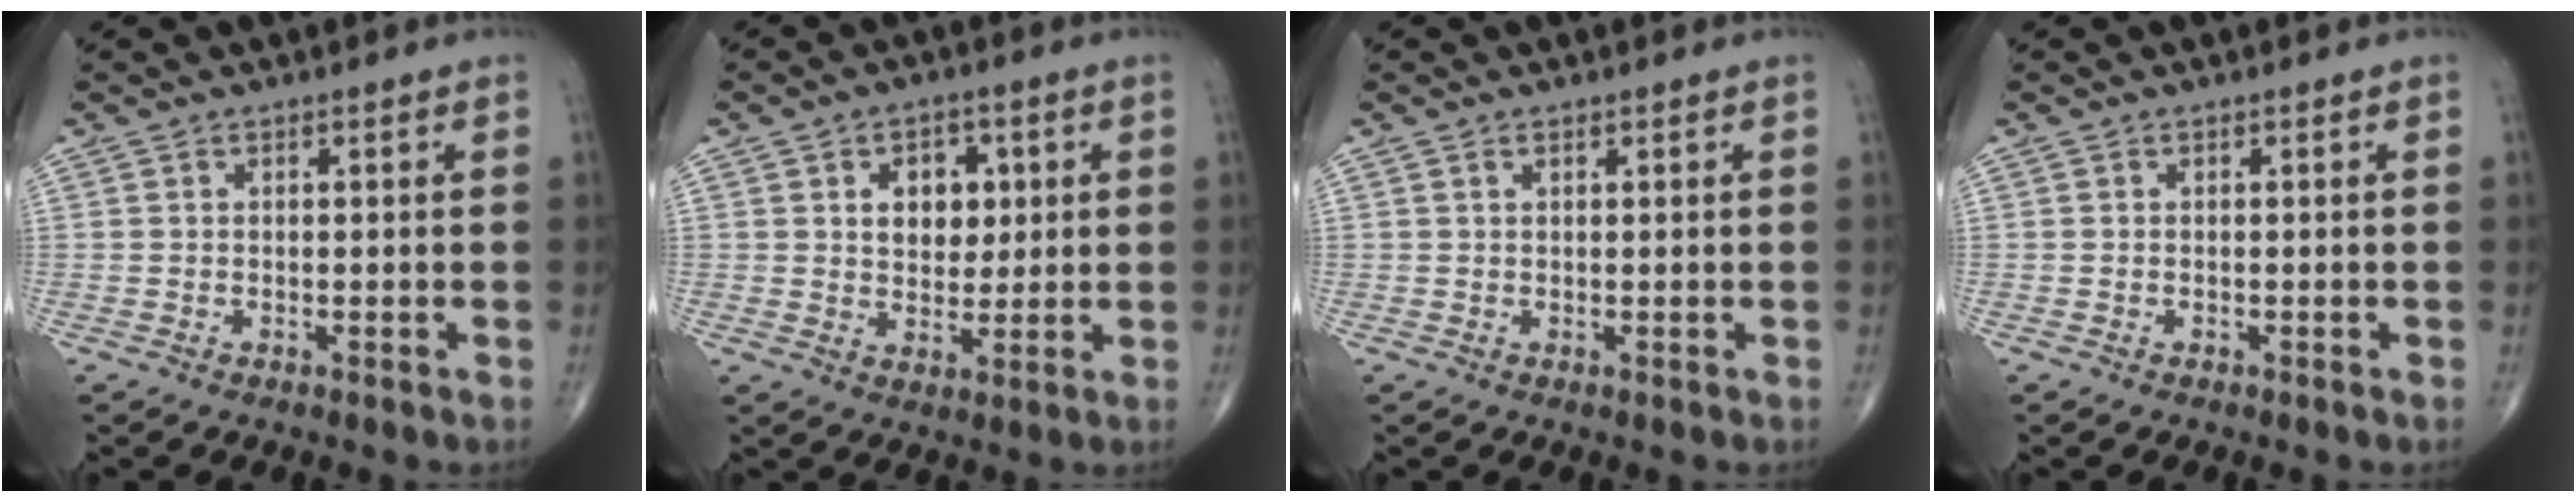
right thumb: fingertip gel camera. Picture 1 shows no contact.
{"total": 7.5, "force": [1.9, 5.4, 4.8], "torque": [-0.035, -0.007, 0.030]}
{"total": 0.6, "force": [0.4, 0.3, 0.3], "torque": [-0.007, 0.001, 0.007]}
{"total": 0.0}